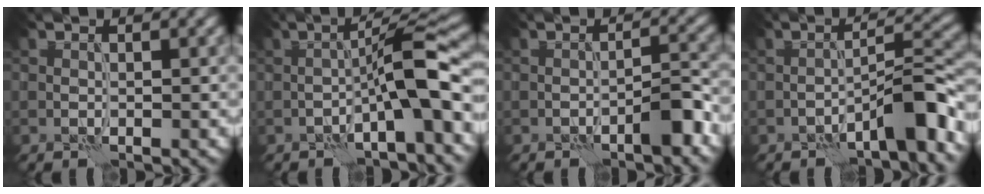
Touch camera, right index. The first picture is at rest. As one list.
[{"total": 6.9, "force": [-2.4, 1.0, 6.4], "torque": [-0.094, 0.031, -0.043]}, {"total": 3.1, "force": [-2.0, 0.7, 2.3], "torque": [-0.034, 0.014, -0.034]}, {"total": 5.6, "force": [-3.5, 1.1, 4.2], "torque": [-0.059, 0.024, -0.057]}]